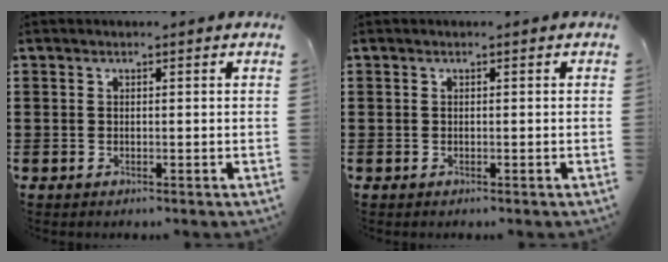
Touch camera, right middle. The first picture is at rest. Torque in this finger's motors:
{"motor_torque": [0.98, -0.18, 0.00, -0.01]}